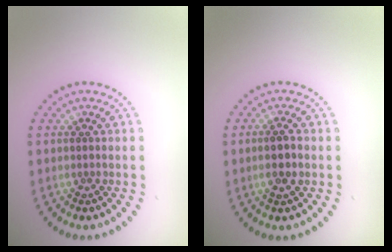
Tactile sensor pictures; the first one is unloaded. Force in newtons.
{"total": 2.0, "press": 1.9, "slide": 0.5}